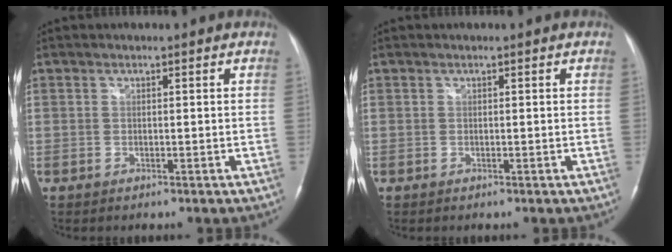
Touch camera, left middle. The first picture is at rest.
{"total": 0.0}